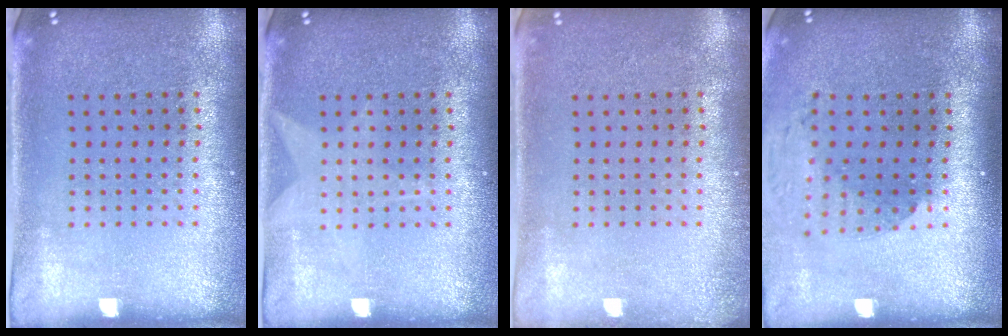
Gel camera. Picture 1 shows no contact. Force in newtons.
{"total": 1.0, "press": 1.0, "slide": 0.1}
{"total": 0.9, "press": 0.8, "slide": 0.2}
{"total": 1.8, "press": 1.4, "slide": 1.1}